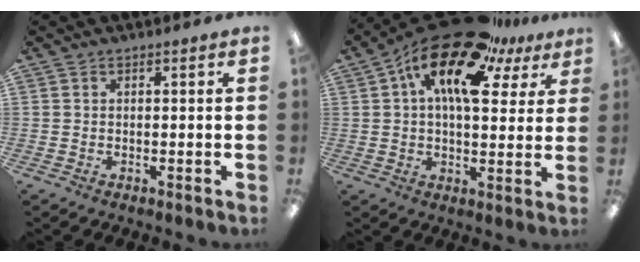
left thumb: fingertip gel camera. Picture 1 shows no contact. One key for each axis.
{"total": 19.2, "fx": 10.9, "fy": 8.1, "fz": 13.6, "tx": -0.255, "ty": -0.055, "tz": 0.180}